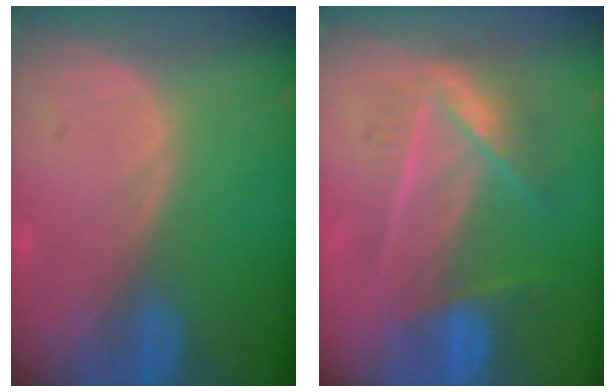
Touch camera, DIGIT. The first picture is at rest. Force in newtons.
{"total": 7.3, "press": 6.6, "slide": 3.0}